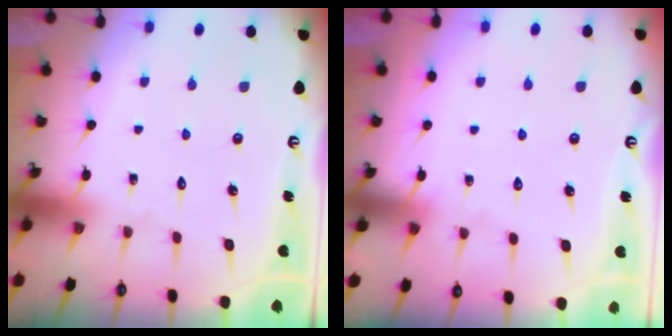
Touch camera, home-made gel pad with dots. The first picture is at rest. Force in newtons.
{"total": 3.8, "press": 3.7, "slide": 0.6}